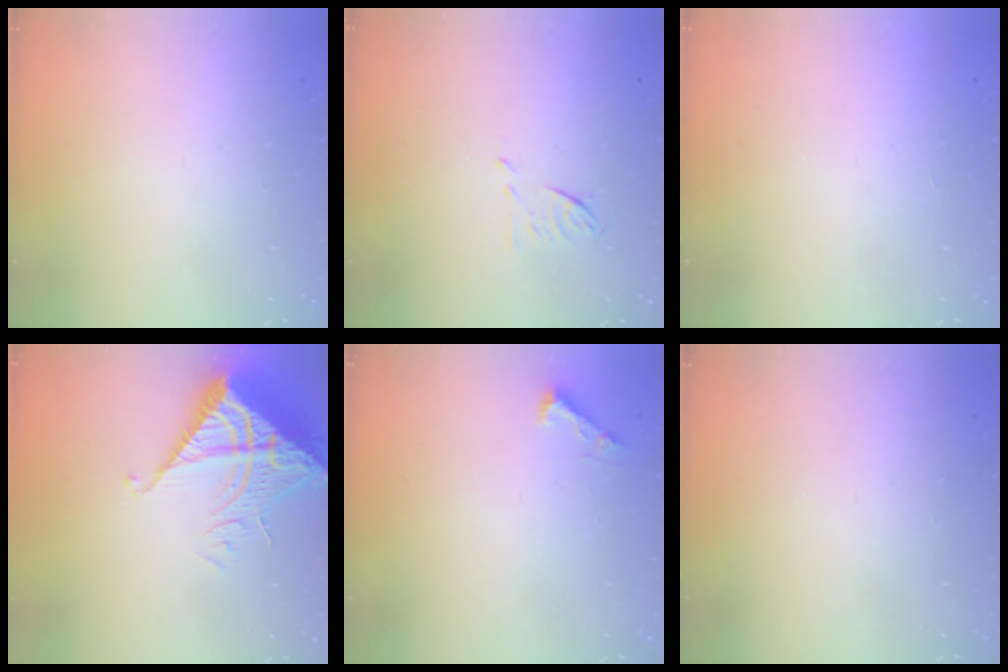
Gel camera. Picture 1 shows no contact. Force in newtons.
{"total": 5.1, "press": 5.0, "slide": 1.1}
{"total": 1.6, "press": 1.6, "slide": 0.1}
{"total": 12.1, "press": 12.0, "slide": 1.3}
{"total": 2.3, "press": 2.3, "slide": 0.3}
{"total": 0.0}